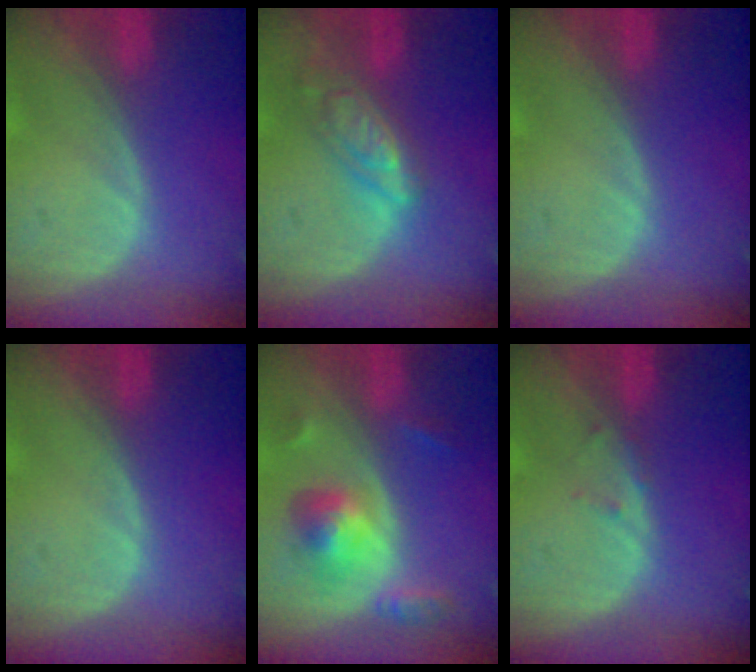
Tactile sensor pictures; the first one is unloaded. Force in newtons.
{"total": 6.2, "press": 5.4, "slide": 3.0}
{"total": 0.0}
{"total": 0.0}
{"total": 6.0, "press": 5.4, "slide": 2.7}
{"total": 0.8, "press": 0.8, "slide": 0.2}